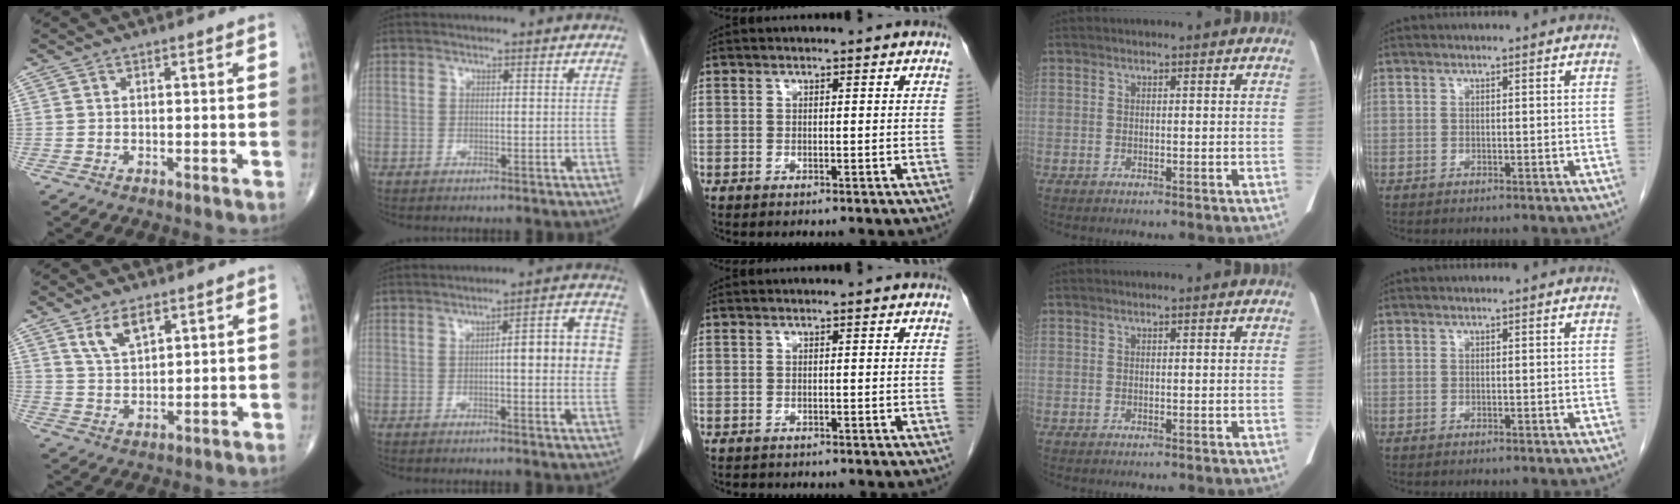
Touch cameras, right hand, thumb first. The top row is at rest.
{"thumb": {"total": 6.3, "force": [3.7, 2.8, 4.3], "torque": [-0.070, -0.021, 0.073]}, "index": {"total": 8.6, "force": [0.5, 2.0, 8.3], "torque": [-0.101, 0.023, 0.001]}, "middle": {"total": 1.3, "force": [-1.1, 0.6, 0.2], "torque": [-0.011, -0.001, -0.015]}}